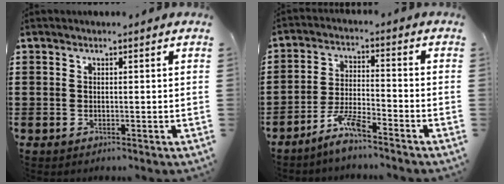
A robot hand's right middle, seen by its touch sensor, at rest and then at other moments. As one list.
[{"total": 5.6, "force": [-4.7, 0.5, 3.1], "torque": [-0.072, -0.003, -0.092]}]